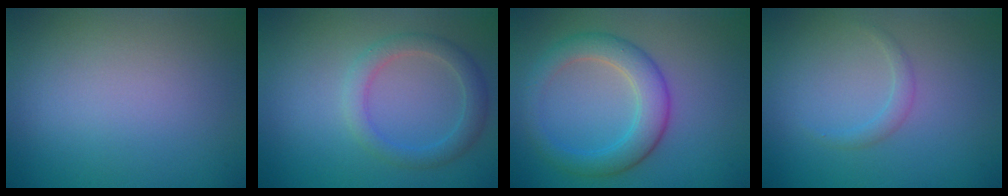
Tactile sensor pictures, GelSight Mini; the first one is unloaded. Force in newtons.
{"total": 2.7, "press": 2.7, "slide": 0.1}
{"total": 4.6, "press": 4.6, "slide": 0.0}
{"total": 1.1, "press": 1.1, "slide": 0.1}